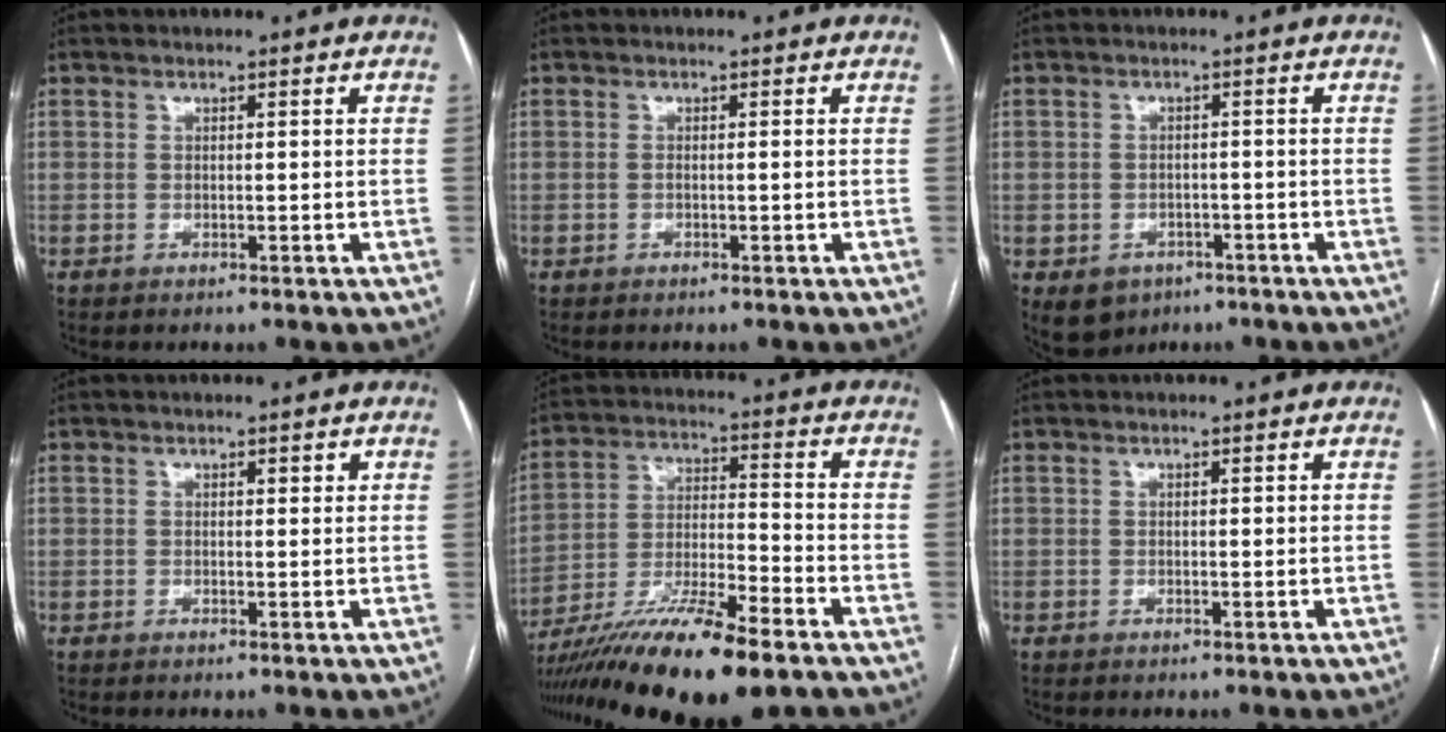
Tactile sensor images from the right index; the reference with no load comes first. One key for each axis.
{"total": 0.6, "fx": -0.1, "fy": 0.0, "fz": 0.6, "tx": -0.013, "ty": 0.000, "tz": -0.001}
{"total": 5.7, "fx": -3.0, "fy": 4.7, "fz": 1.4, "tx": -0.023, "ty": 0.004, "tz": -0.034}
{"total": 1.0, "fx": 0.5, "fy": 0.4, "fz": 0.8, "tx": -0.009, "ty": 0.000, "tz": 0.005}
{"total": 18.3, "fx": -13.0, "fy": 1.9, "fz": 12.7, "tx": -0.225, "ty": -0.032, "tz": -0.230}
{"total": 0.6, "fx": 0.2, "fy": 0.2, "fz": 0.5, "tx": -0.007, "ty": 0.000, "tz": 0.003}